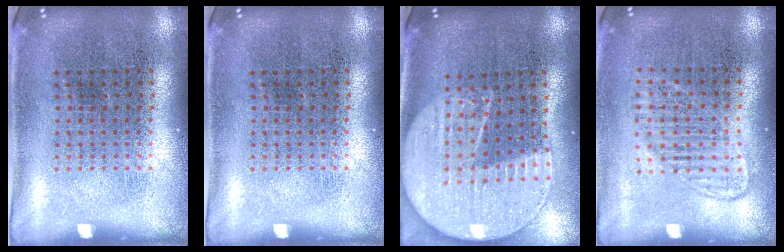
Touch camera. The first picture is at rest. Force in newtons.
{"total": 0.0}
{"total": 2.2, "press": 1.9, "slide": 1.1}
{"total": 1.4, "press": 1.2, "slide": 0.6}